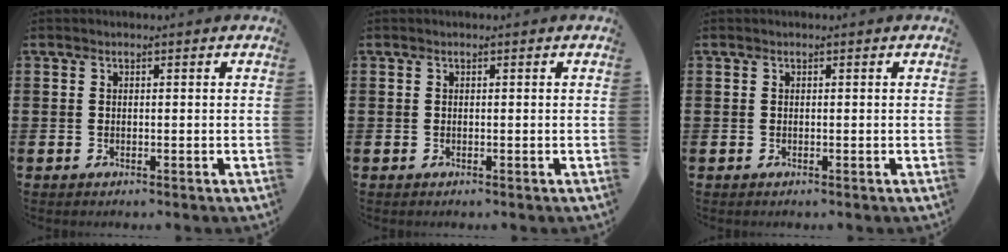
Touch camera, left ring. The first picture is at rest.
{"total": 0.0}
{"total": 0.0}